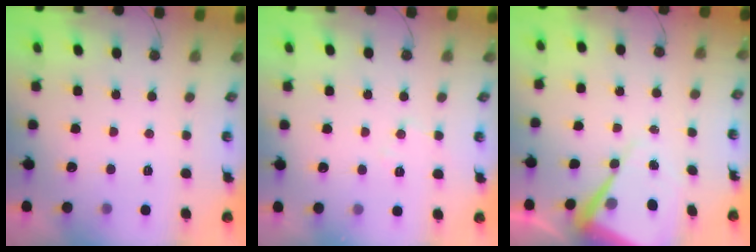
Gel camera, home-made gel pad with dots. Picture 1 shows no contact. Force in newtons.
{"total": 8.1, "press": 8.1, "slide": 0.9}
{"total": 9.5, "press": 9.5, "slide": 0.7}